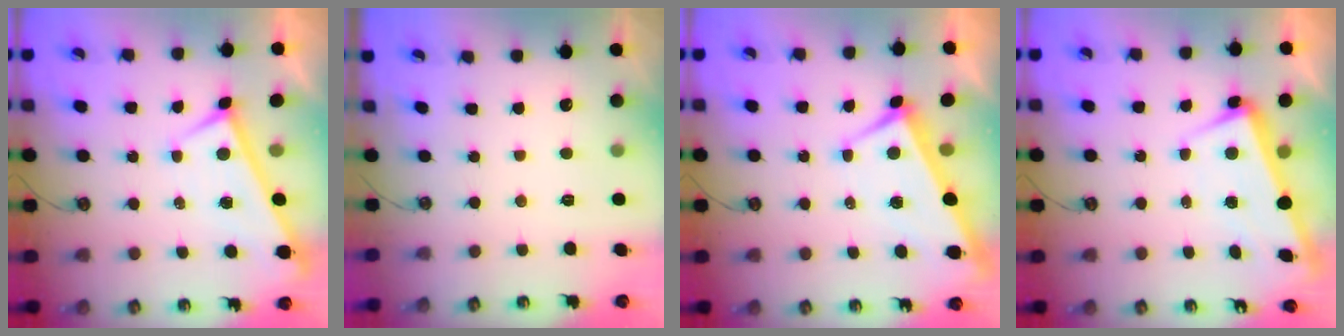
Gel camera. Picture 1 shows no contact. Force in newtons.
{"total": 0.0}
{"total": 2.2, "press": 2.0, "slide": 0.8}
{"total": 3.0, "press": 2.9, "slide": 0.8}